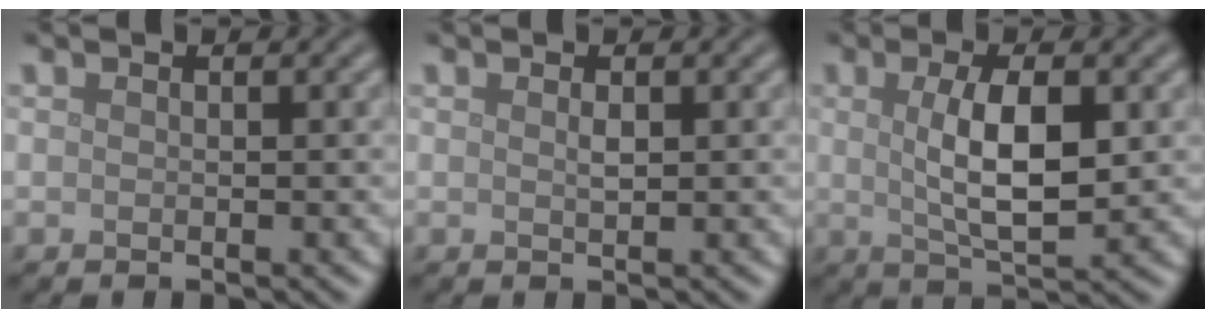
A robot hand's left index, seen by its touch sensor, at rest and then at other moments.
{"total": 0.7, "force": [0.3, 0.2, 0.6], "torque": [-0.013, 0.001, 0.005]}
{"total": 5.5, "force": [0.7, 1.7, 5.2], "torque": [-0.097, 0.000, 0.015]}